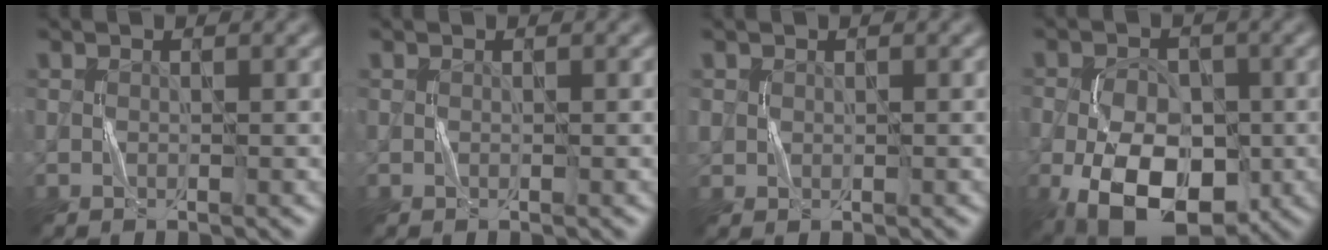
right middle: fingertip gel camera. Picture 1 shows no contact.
{"total": 0.0}
{"total": 0.8, "force": [0.4, 0.7, 0.3], "torque": [-0.005, 0.000, 0.010]}
{"total": 10.2, "force": [-4.1, 6.2, 7.1], "torque": [-0.122, -0.019, -0.073]}